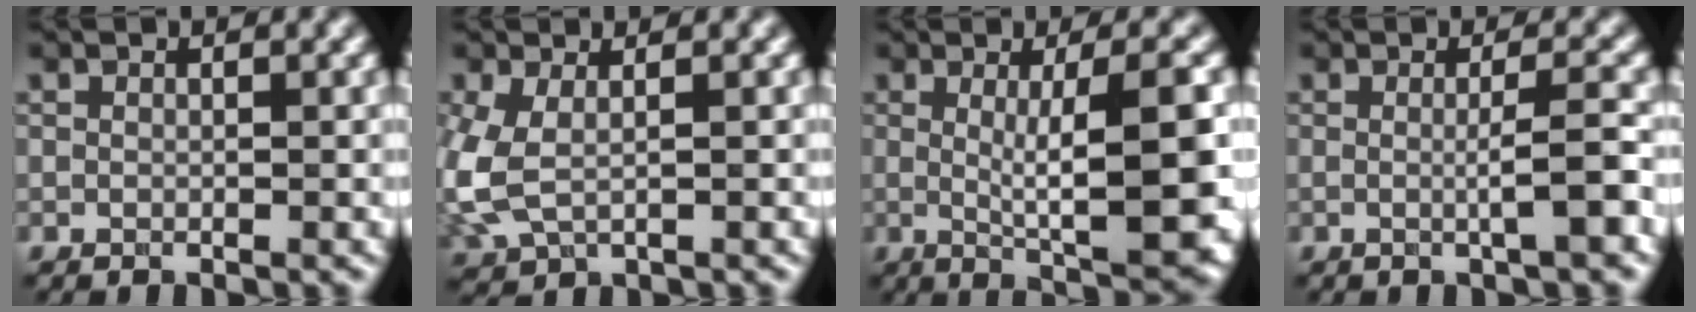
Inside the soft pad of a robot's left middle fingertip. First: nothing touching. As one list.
[{"total": 4.1, "force": [-0.1, 2.3, 3.4], "torque": [-0.100, -0.004, -0.002]}, {"total": 8.9, "force": [-0.1, 2.0, 8.7], "torque": [-0.110, -0.003, 0.000]}, {"total": 3.1, "force": [-0.3, 0.5, 3.0], "torque": [-0.044, -0.002, -0.013]}]